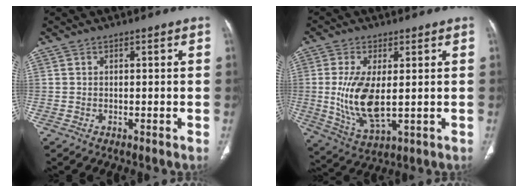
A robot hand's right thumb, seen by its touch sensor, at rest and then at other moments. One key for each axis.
{"total": 11.4, "fx": 0.1, "fy": 5.0, "fz": 10.2, "tx": -0.211, "ty": -0.019, "tz": 0.017}